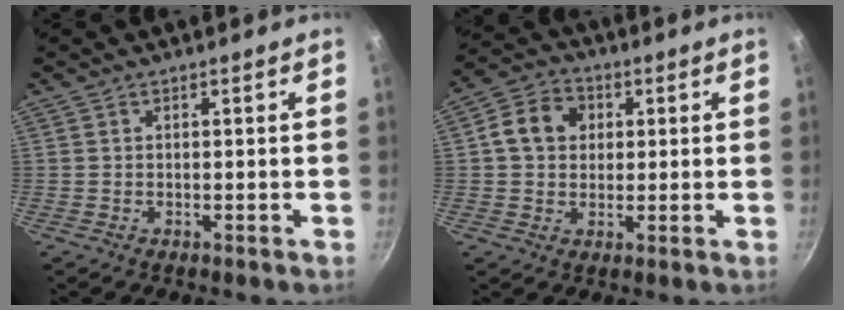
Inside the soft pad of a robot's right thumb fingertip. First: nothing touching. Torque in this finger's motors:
{"motor_torque": [0.23, 1.23, 0.42, -0.31, 0.03]}